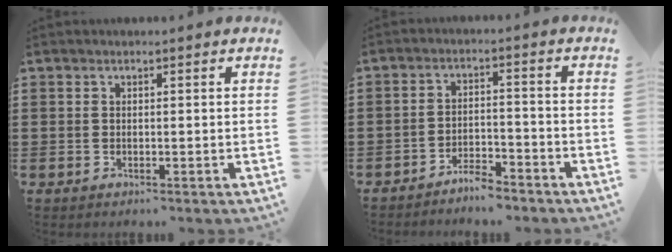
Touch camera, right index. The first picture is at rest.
{"total": 3.9, "force": [-3.9, 0.4, 0.7], "torque": [-0.017, 0.005, -0.079]}